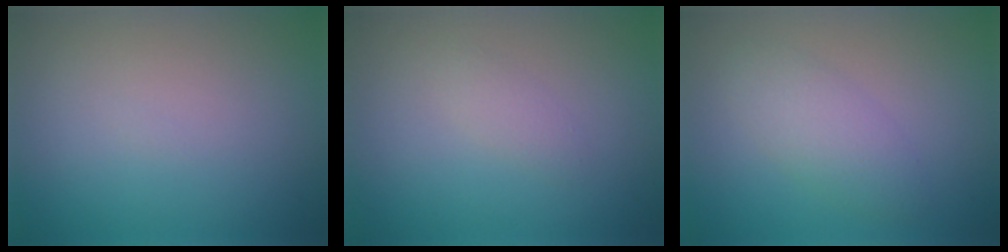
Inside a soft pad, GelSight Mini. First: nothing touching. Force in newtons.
{"total": 1.1, "press": 1.1, "slide": 0.1}
{"total": 3.0, "press": 3.0, "slide": 0.0}